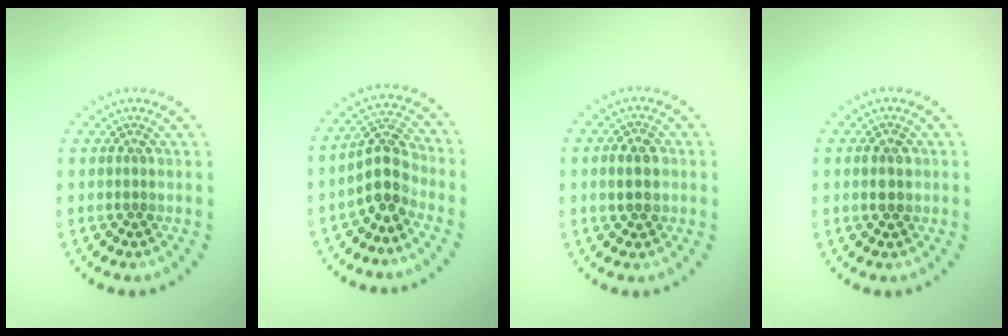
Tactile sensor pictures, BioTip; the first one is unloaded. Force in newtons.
{"total": 3.4, "press": 3.0, "slide": 1.5}
{"total": 2.7, "press": 2.7, "slide": 0.2}
{"total": 2.0, "press": 2.0, "slide": 0.1}